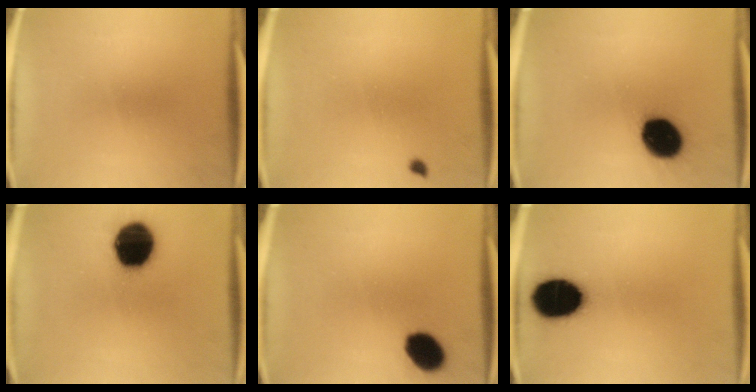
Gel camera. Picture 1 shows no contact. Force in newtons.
{"total": 0.7}
{"total": 14.6}
{"total": 17.9}
{"total": 8.7}
{"total": 16.4}